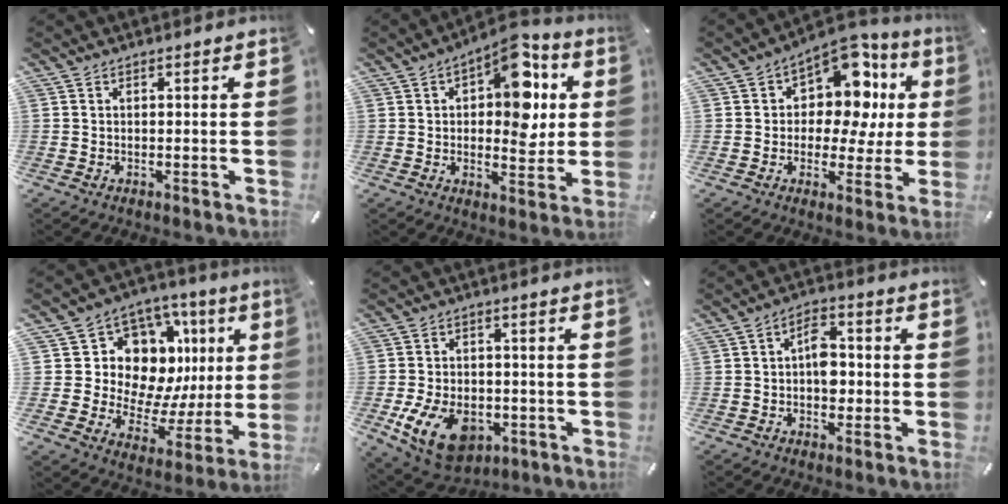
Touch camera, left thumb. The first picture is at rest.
{"total": 13.9, "force": [4.7, 8.0, 10.4], "torque": [-0.131, -0.027, 0.079]}
{"total": 12.6, "force": [5.7, 8.1, 7.8], "torque": [-0.105, -0.057, 0.097]}
{"total": 13.1, "force": [5.4, 10.4, 5.8], "torque": [-0.086, -0.072, 0.109]}
{"total": 13.3, "force": [-4.9, 8.9, 8.6], "torque": [-0.179, 0.020, -0.084]}
{"total": 6.3, "force": [-0.7, 4.2, 4.6], "torque": [-0.061, 0.006, -0.016]}